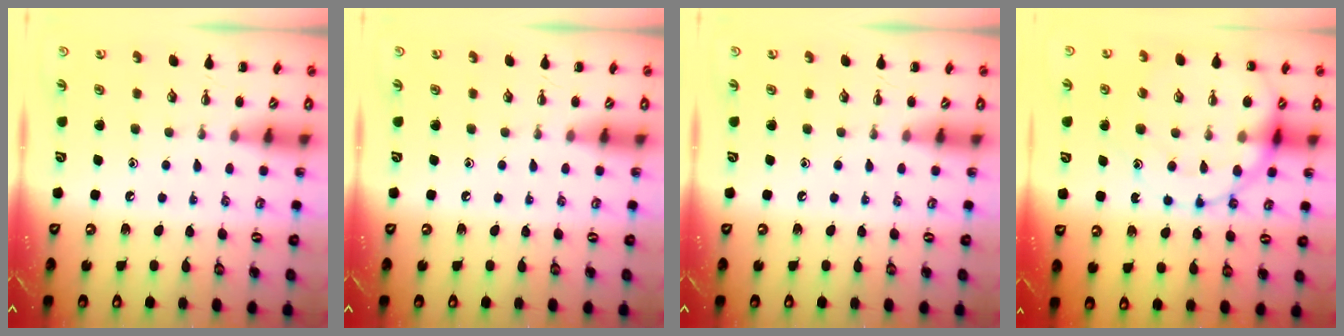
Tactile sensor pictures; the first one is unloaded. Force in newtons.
{"total": 0.0}
{"total": 0.0}
{"total": 17.5, "press": 17.2, "slide": 3.4}